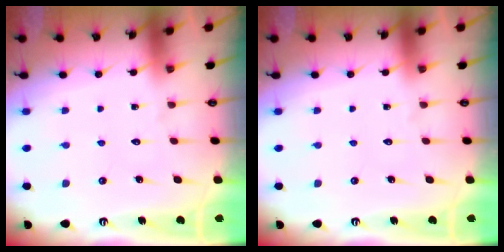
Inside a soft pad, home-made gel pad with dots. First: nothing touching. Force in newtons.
{"total": 0.0}